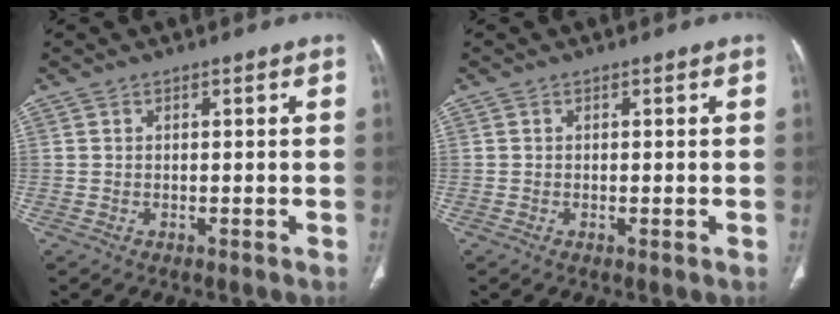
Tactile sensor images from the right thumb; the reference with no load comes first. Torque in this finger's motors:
{"motor_torque": [0.23, -0.08, 0.06, -0.31, 0.01]}